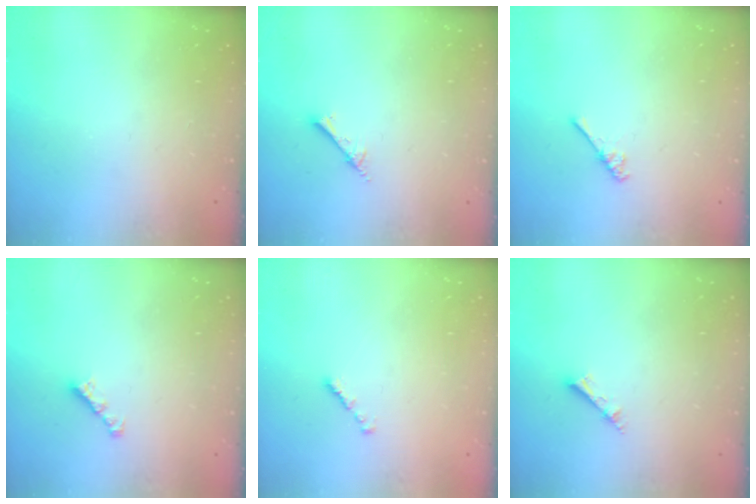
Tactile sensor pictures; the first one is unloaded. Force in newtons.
{"total": 2.2, "press": 2.2, "slide": 0.3}
{"total": 2.6, "press": 2.6, "slide": 0.3}
{"total": 2.2, "press": 2.1, "slide": 0.6}
{"total": 0.8, "press": 0.7, "slide": 0.4}
{"total": 2.3, "press": 2.3, "slide": 0.1}